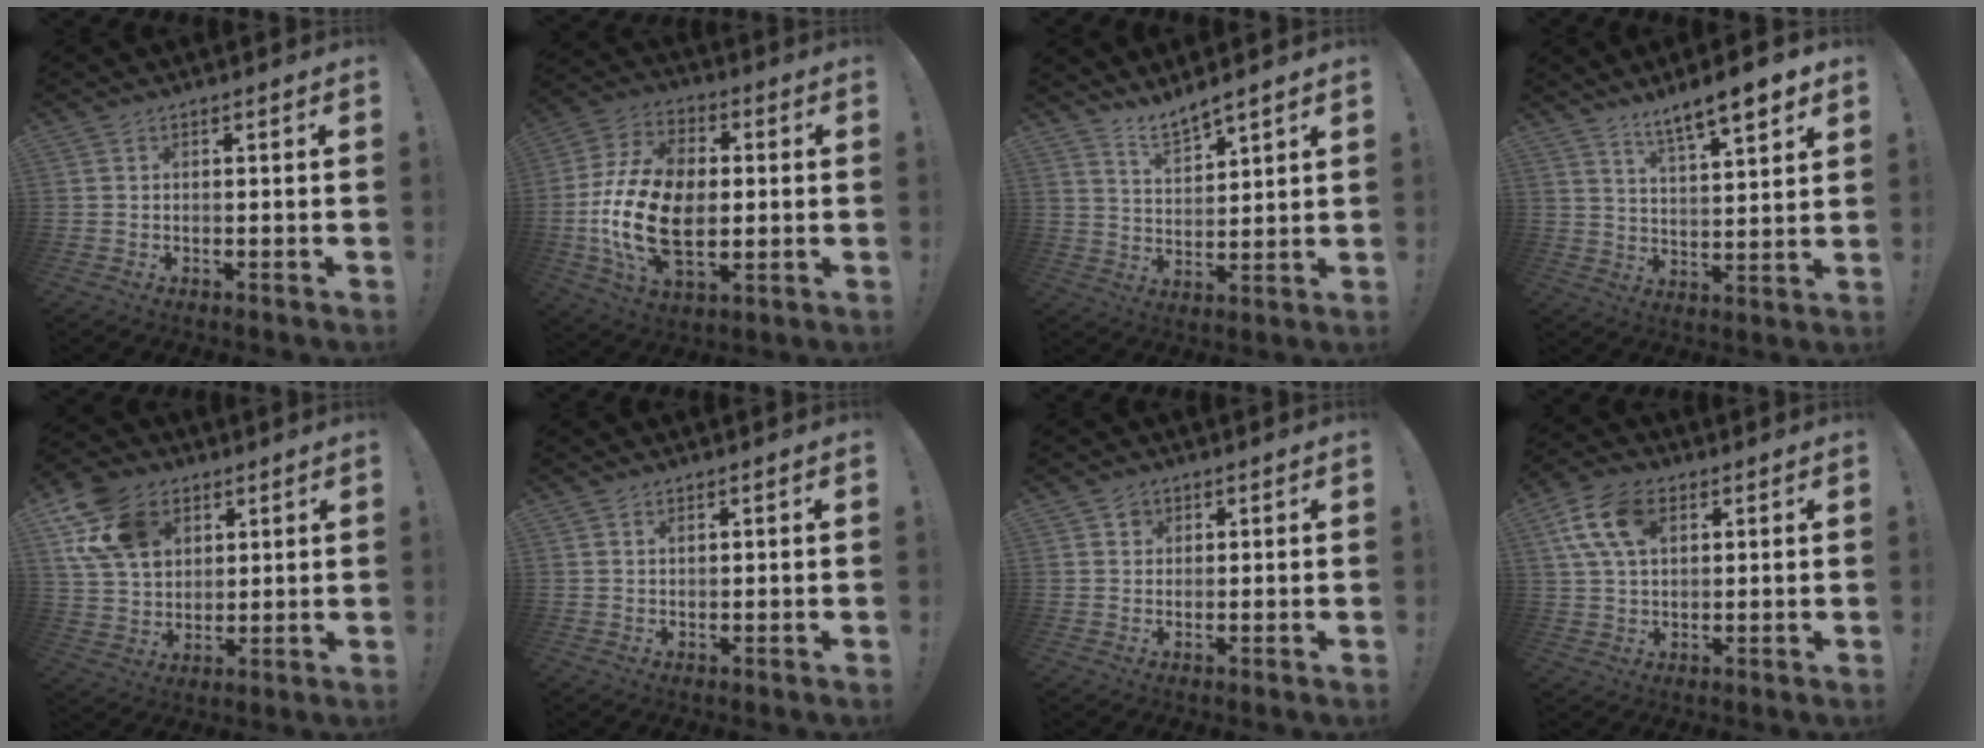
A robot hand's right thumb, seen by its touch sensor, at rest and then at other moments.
{"total": 22.2, "force": [-2.5, 13.9, 17.2], "torque": [-0.329, 0.010, -0.037]}
{"total": 6.6, "force": [6.0, 1.5, 2.3], "torque": [-0.046, -0.040, 0.110]}
{"total": 10.4, "force": [8.2, 1.7, 6.2], "torque": [-0.106, -0.050, 0.139]}
{"total": 16.2, "force": [7.4, 11.8, 8.3], "torque": [-0.155, -0.025, 0.150]}
{"total": 0.8, "force": [0.7, 0.4, 0.3], "torque": [0.001, -0.003, 0.013]}
{"total": 2.1, "force": [1.2, 1.7, 0.2], "torque": [0.005, -0.005, 0.018]}
{"total": 12.6, "force": [4.5, 7.8, 8.8], "torque": [-0.167, 0.006, 0.089]}